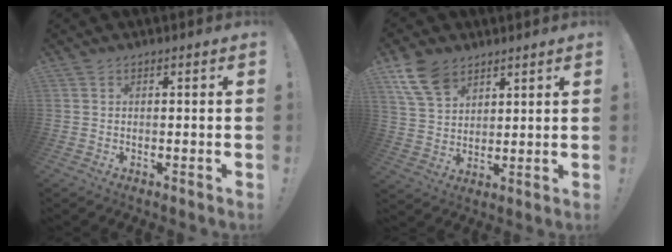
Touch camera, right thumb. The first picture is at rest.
{"total": 11.0, "force": [6.7, 6.9, 5.4], "torque": [-0.101, -0.023, 0.133]}